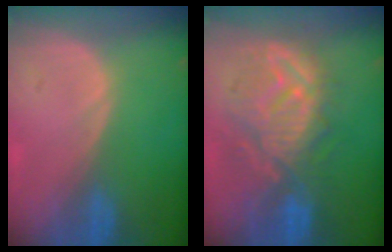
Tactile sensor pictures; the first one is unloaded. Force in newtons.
{"total": 10.7, "press": 10.2, "slide": 3.5}